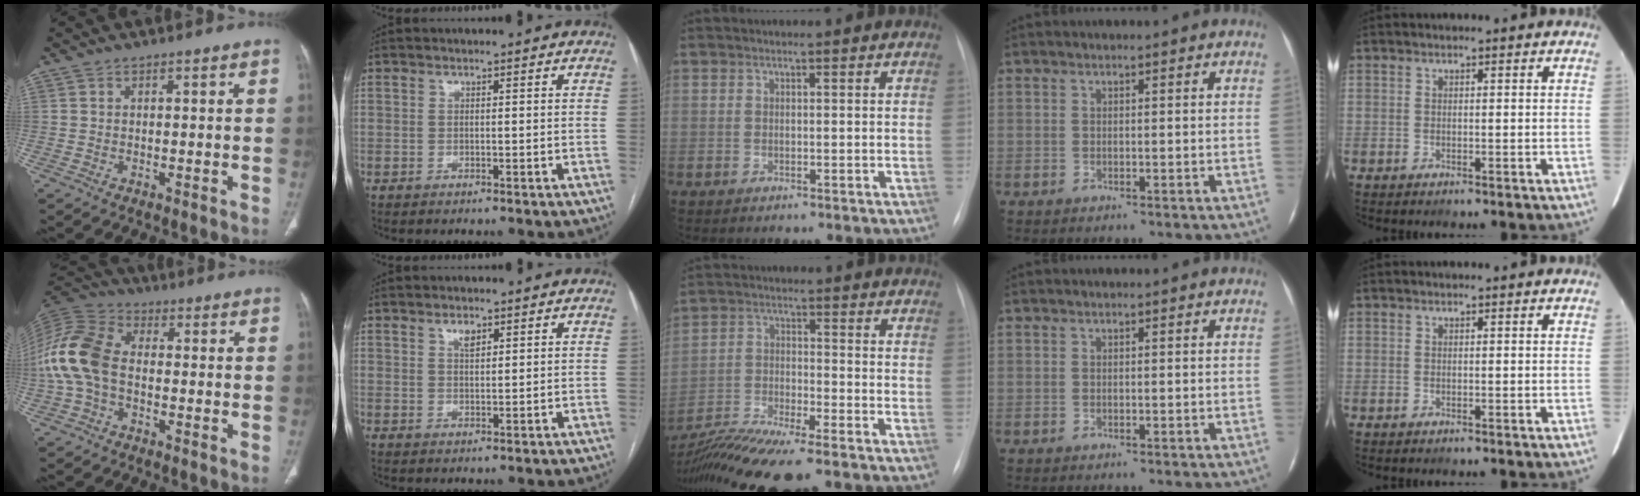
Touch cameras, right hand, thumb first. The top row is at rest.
{"thumb": {"total": 13.4, "force": [-1.3, 8.7, 10.1], "torque": [-0.225, 0.032, -0.032]}, "index": {"total": 2.0, "force": [1.2, 0.8, 1.4], "torque": [-0.025, 0.000, 0.022]}, "middle": {"total": 12.3, "force": [-10.4, 0.4, 6.5], "torque": [-0.119, -0.018, -0.178]}}